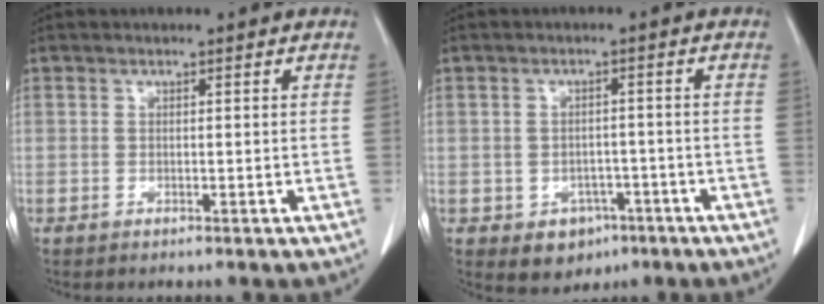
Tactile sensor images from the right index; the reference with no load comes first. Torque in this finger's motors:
{"motor_torque": [-0.06, -0.08, -0.05, -0.01]}